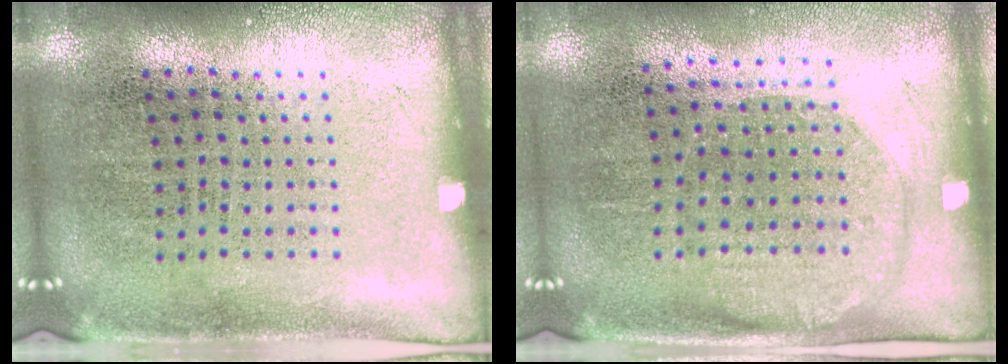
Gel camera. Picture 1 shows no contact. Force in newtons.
{"total": 1.5, "press": 1.3, "slide": 0.7}